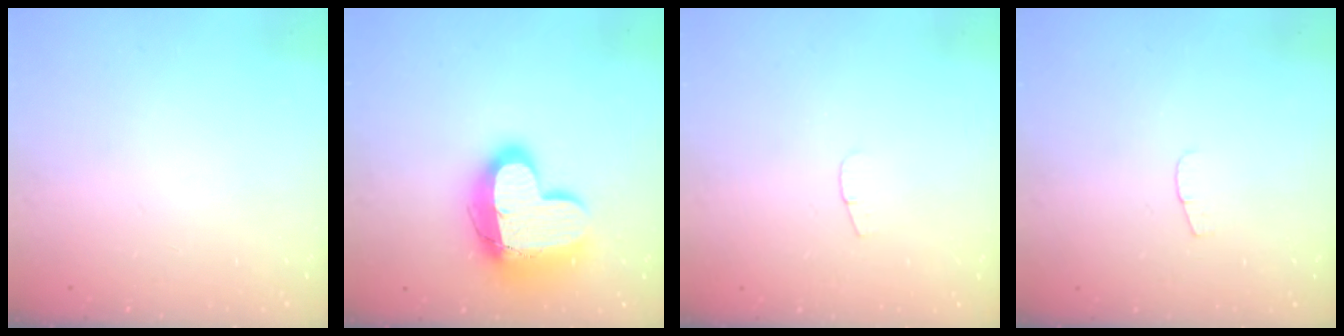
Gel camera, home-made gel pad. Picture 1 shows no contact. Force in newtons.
{"total": 17.2, "press": 17.1, "slide": 1.5}
{"total": 3.8, "press": 3.8, "slide": 0.4}
{"total": 4.1, "press": 4.1, "slide": 0.4}